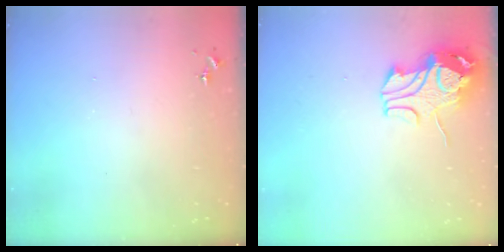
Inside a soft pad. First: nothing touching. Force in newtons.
{"total": 11.3, "press": 11.2, "slide": 1.8}